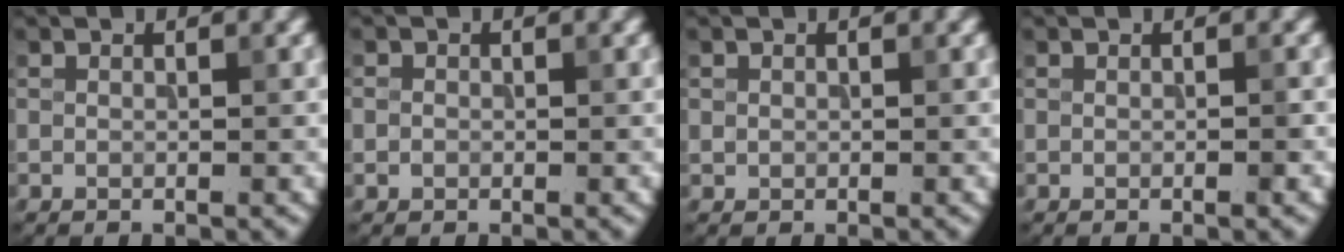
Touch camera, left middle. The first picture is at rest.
{"total": 0.8, "force": [-0.2, 0.8, 0.2], "torque": [-0.001, -0.003, -0.007]}
{"total": 0.5, "force": [0.1, 0.5, 0.1], "torque": [0.004, -0.002, 0.001]}
{"total": 0.7, "force": [-0.2, 0.0, 0.7], "torque": [-0.011, 0.002, -0.004]}